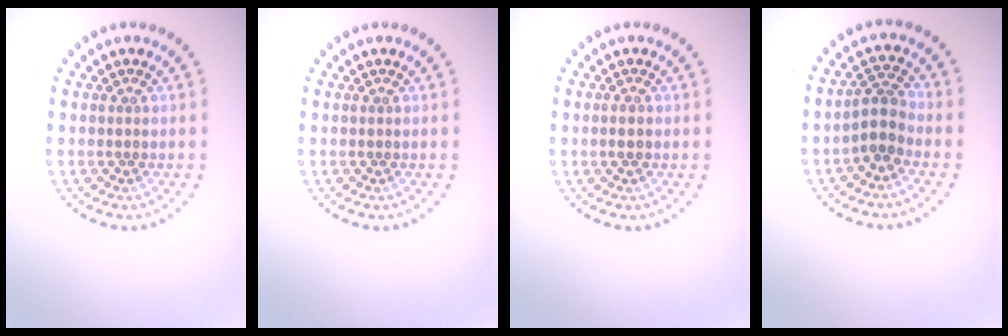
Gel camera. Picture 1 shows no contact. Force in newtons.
{"total": 0.0}
{"total": 1.0, "press": 0.9, "slide": 0.4}
{"total": 2.5, "press": 2.1, "slide": 1.4}